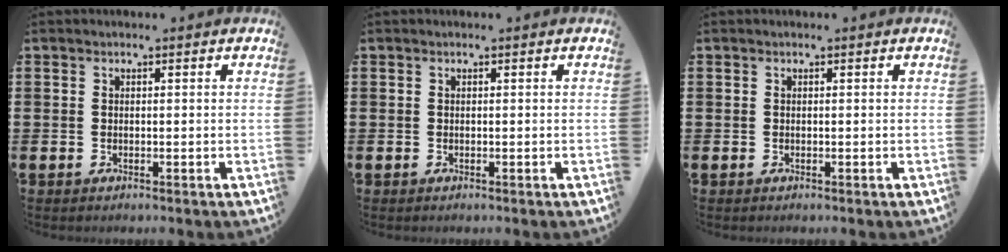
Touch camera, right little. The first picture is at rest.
{"total": 0.0}
{"total": 0.0}